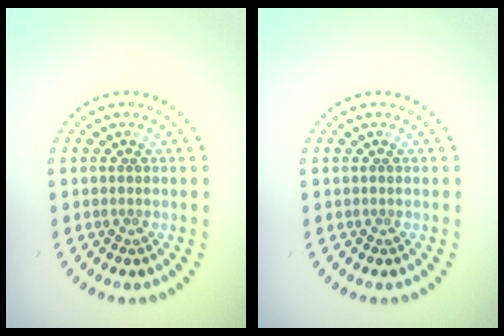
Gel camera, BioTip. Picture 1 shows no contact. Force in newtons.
{"total": 0.0}